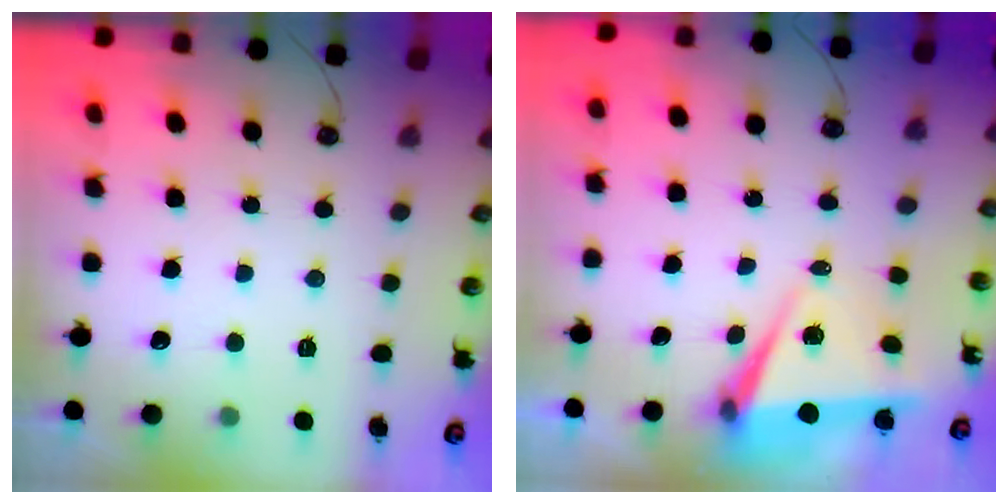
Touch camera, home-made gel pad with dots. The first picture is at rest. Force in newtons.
{"total": 7.6, "press": 6.3, "slide": 4.2}